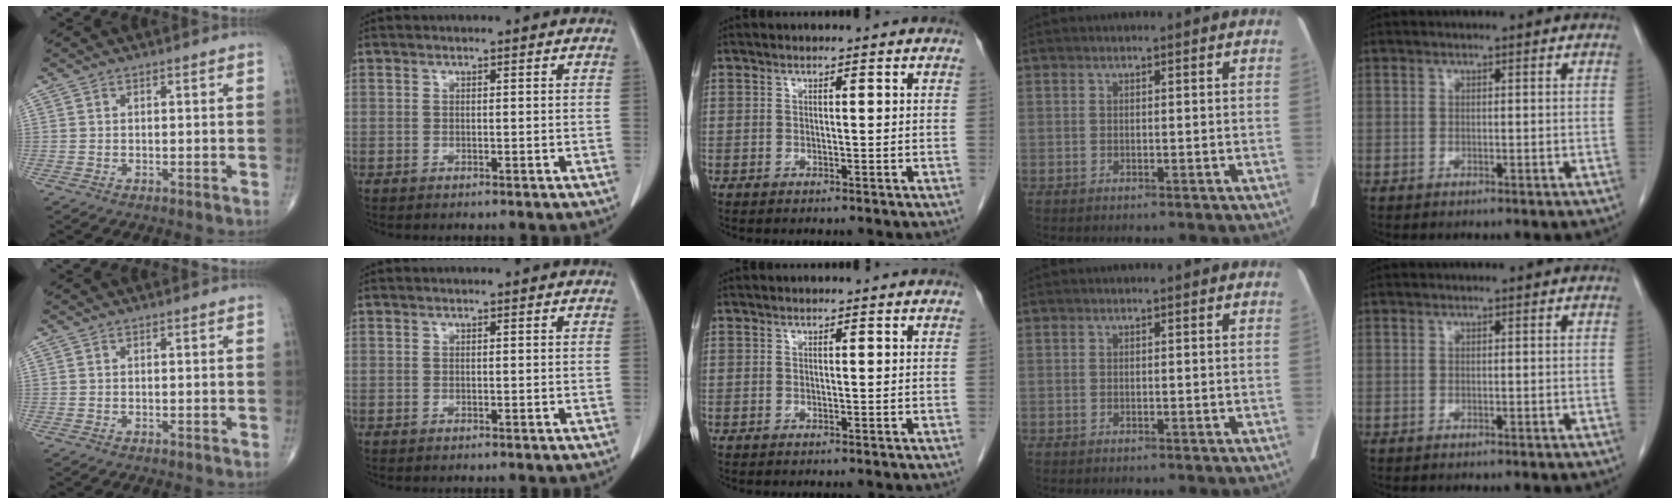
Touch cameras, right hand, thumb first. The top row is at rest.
{}